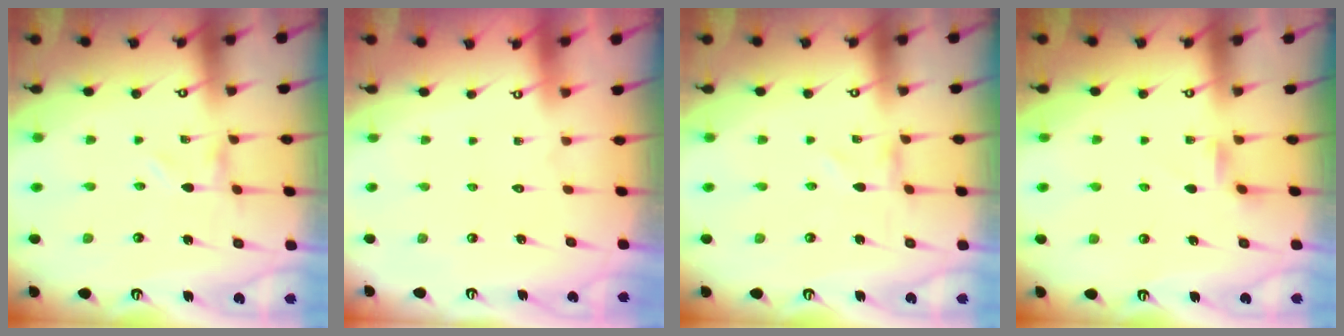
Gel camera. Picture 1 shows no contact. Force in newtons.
{"total": 1.6, "press": 1.6, "slide": 0.1}
{"total": 0.0}
{"total": 3.7, "press": 3.7, "slide": 0.6}